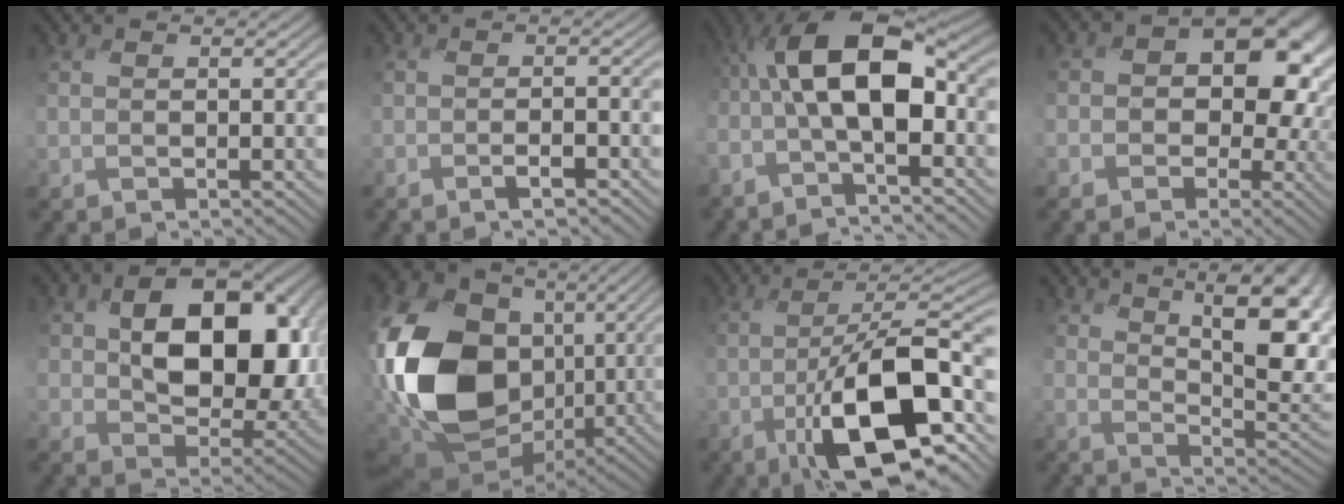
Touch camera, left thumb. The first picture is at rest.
{"total": 2.0, "force": [-1.6, 0.0, 1.3], "torque": [-0.022, -0.004, -0.036]}
{"total": 10.6, "force": [-1.8, 4.3, 9.6], "torque": [-0.175, 0.018, -0.051]}
{"total": 11.4, "force": [0.3, 9.0, 7.0], "torque": [-0.103, -0.020, 0.001]}
{"total": 14.2, "force": [1.7, 9.8, 10.2], "torque": [-0.158, -0.013, 0.038]}
{"total": 19.6, "force": [-1.8, 13.8, 13.8], "torque": [-0.353, -0.023, -0.026]}
{"total": 15.2, "force": [-5.6, 6.1, 12.8], "torque": [-0.208, -0.026, -0.097]}
{"total": 11.7, "force": [5.6, 4.1, 9.4], "torque": [-0.141, 0.005, 0.077]}